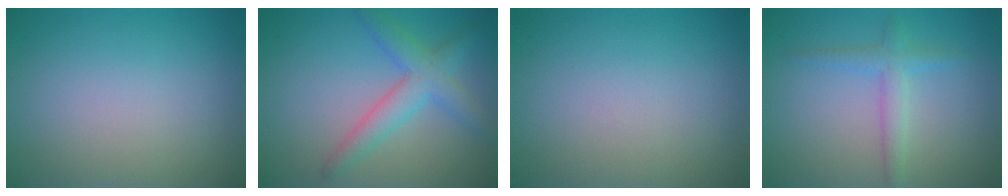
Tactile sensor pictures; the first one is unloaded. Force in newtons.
{"total": 3.9, "press": 3.9, "slide": 0.2}
{"total": 0.0}
{"total": 2.3, "press": 2.3, "slide": 0.1}